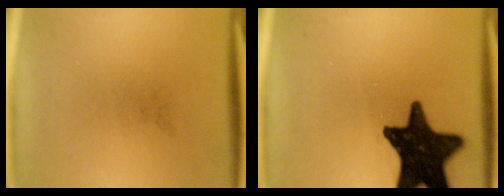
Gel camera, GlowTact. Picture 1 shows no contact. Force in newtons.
{"total": 17.3}